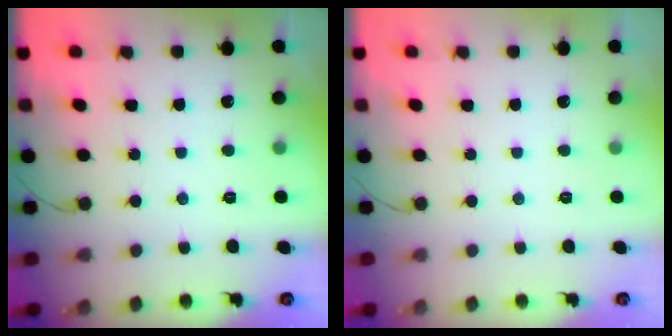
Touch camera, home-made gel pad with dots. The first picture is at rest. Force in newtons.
{"total": 0.0}